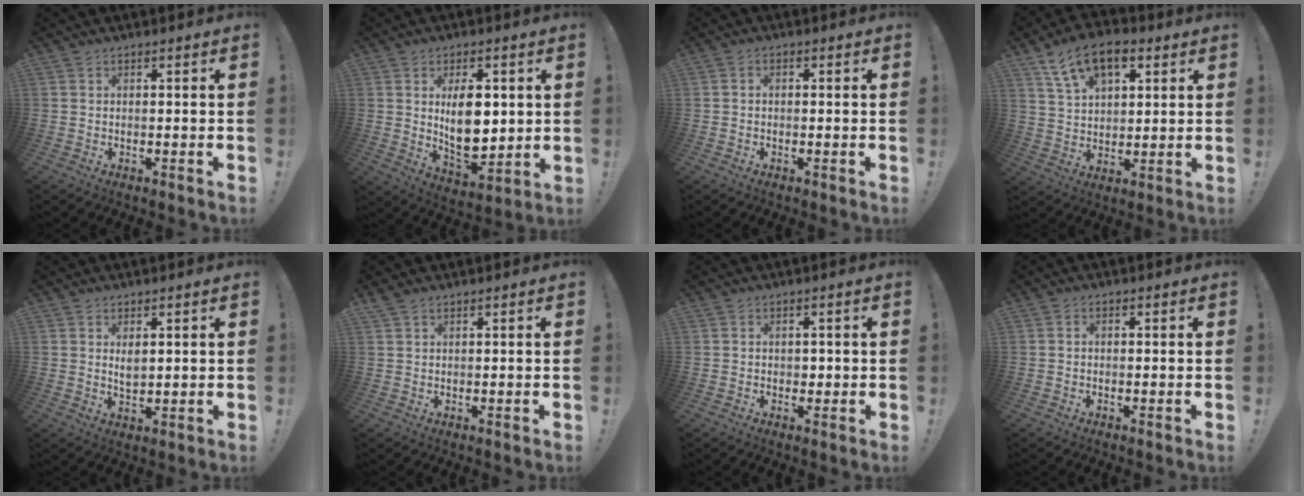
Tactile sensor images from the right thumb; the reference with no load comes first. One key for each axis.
{"total": 13.2, "fx": 2.8, "fy": 7.5, "fz": 10.5, "tx": -0.167, "ty": -0.022, "tz": 0.049}
{"total": 1.3, "fx": -0.7, "fy": 0.8, "fz": 0.7, "tx": -0.014, "ty": 0.005, "tz": -0.012}
{"total": 13.5, "fx": 7.0, "fy": 7.4, "fz": 8.8, "tx": -0.147, "ty": -0.025, "tz": 0.128}
{"total": 3.1, "fx": 1.4, "fy": 1.6, "fz": 2.3, "tx": -0.030, "ty": -0.011, "tz": 0.021}
{"total": 1.6, "fx": 1.2, "fy": 0.7, "fz": 0.8, "tx": -0.016, "ty": -0.001, "tz": 0.022}
{"total": 1.5, "fx": 0.2, "fy": 1.4, "fz": 0.4, "tx": 0.001, "ty": 0.000, "tz": 0.001}
{"total": 0.8, "fx": -0.5, "fy": 0.6, "fz": 0.4, "tx": -0.009, "ty": 0.003, "tz": -0.008}